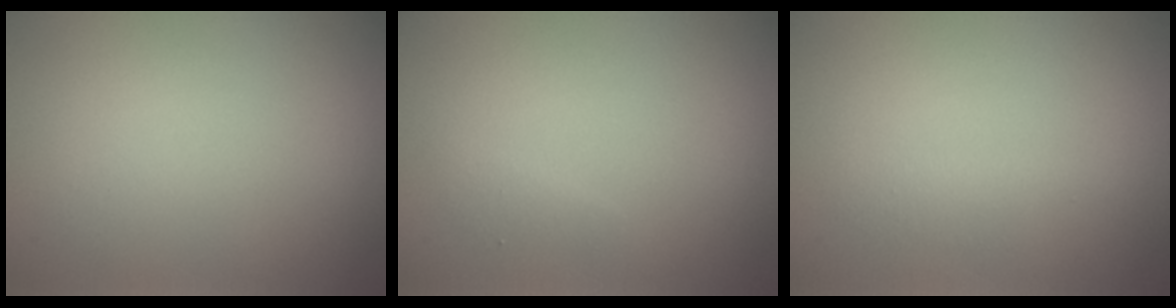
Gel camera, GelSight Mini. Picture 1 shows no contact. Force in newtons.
{"total": 0.7, "press": 0.7, "slide": 0.1}
{"total": 1.2, "press": 1.2, "slide": 0.1}